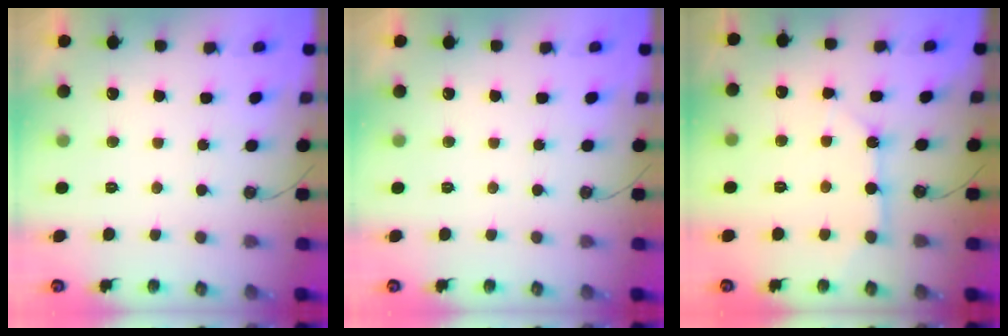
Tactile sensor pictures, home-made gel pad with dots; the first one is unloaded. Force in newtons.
{"total": 0.0}
{"total": 6.1, "press": 6.0, "slide": 0.6}